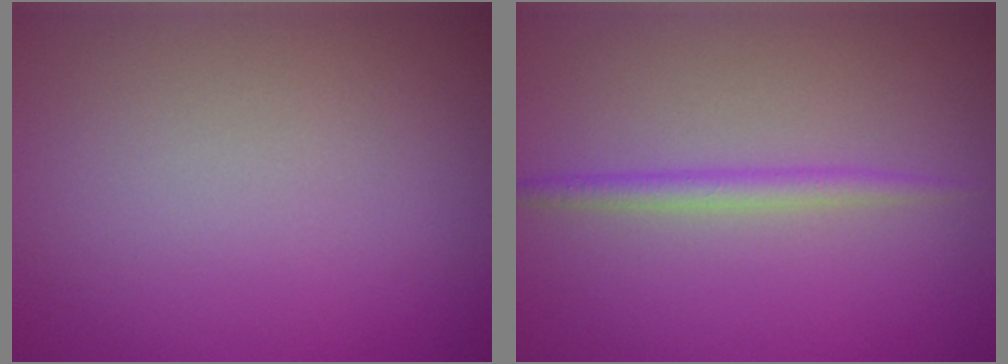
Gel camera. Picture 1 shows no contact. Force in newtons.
{"total": 1.7, "press": 1.7, "slide": 0.1}